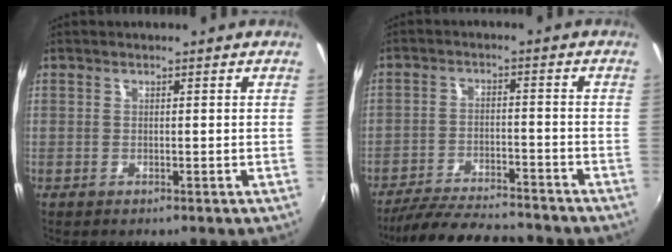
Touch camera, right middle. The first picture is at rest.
{"total": 16.3, "force": [-14.4, 4.1, 6.5], "torque": [-0.143, -0.013, -0.212]}